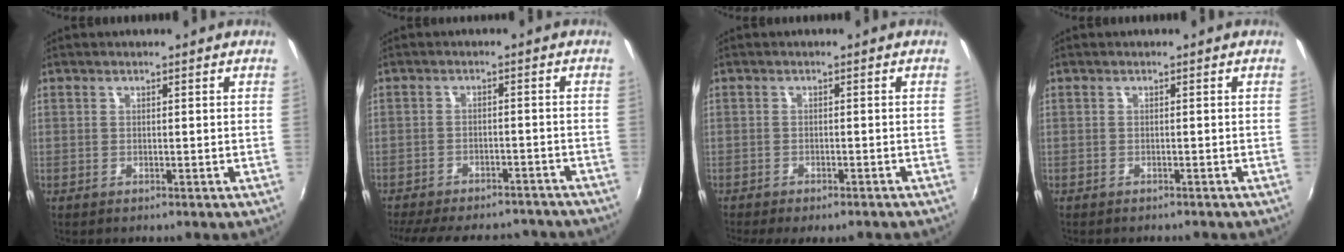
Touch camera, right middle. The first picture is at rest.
{"total": 19.1, "force": [-16.2, 6.6, 7.7], "torque": [-0.168, -0.001, -0.212]}
{"total": 6.1, "force": [-5.1, 1.4, 3.1], "torque": [-0.071, -0.026, -0.075]}
{"total": 1.5, "force": [-1.4, 0.4, 0.4], "torque": [-0.012, -0.007, -0.018]}